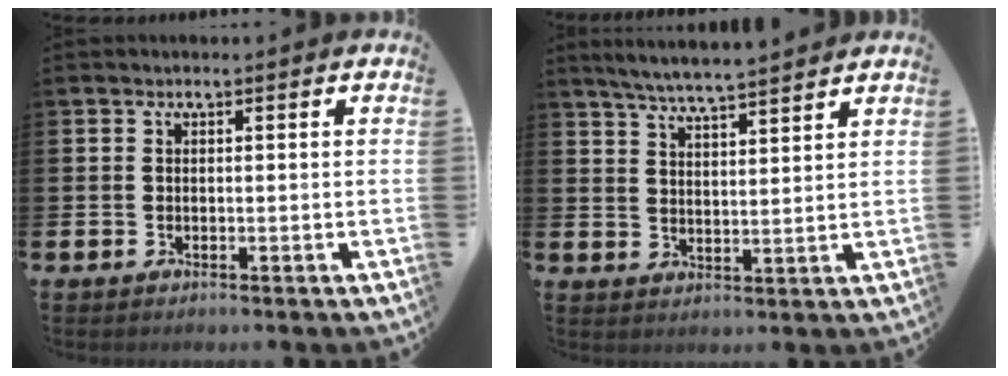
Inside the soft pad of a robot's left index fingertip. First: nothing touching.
{"total": 5.4, "force": [5.3, -0.3, 1.1], "torque": [-0.038, -0.029, 0.095]}